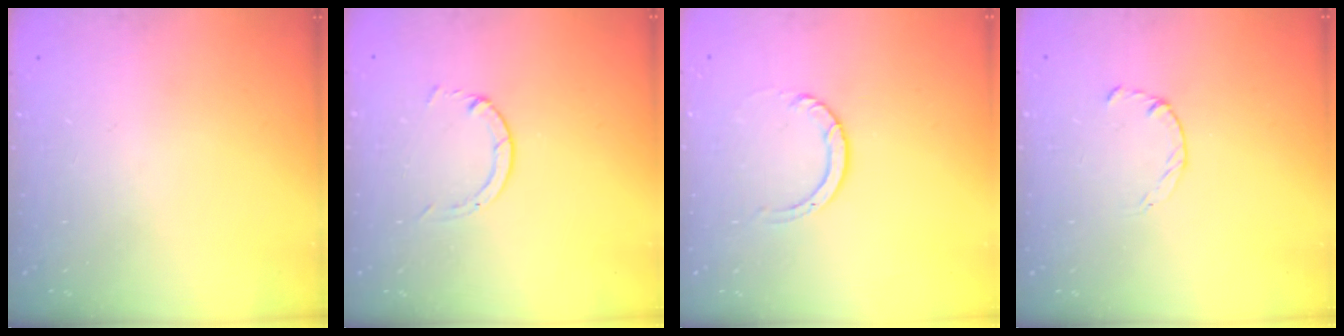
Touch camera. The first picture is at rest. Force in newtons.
{"total": 1.3, "press": 1.2, "slide": 0.3}
{"total": 3.5, "press": 3.5, "slide": 0.1}
{"total": 1.8, "press": 1.7, "slide": 0.3}